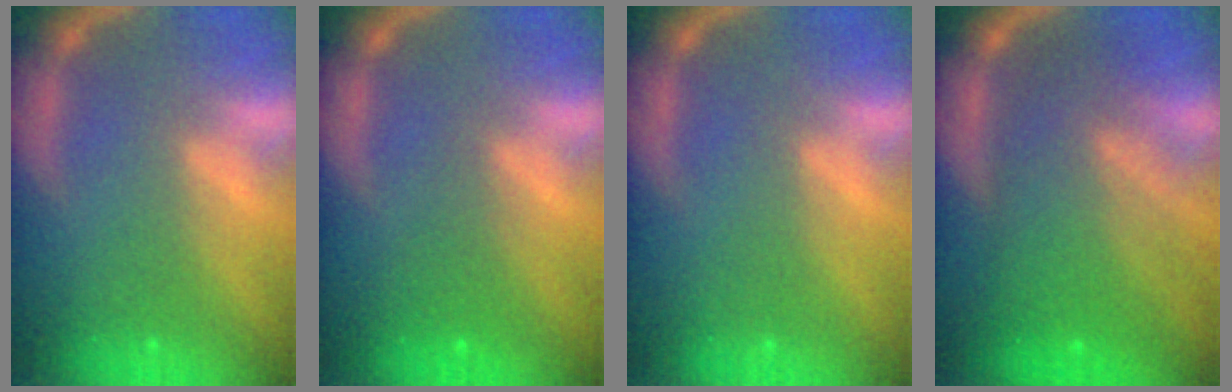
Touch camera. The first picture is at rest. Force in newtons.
{"total": 2.0}
{"total": 0.0}
{"total": 9.5}